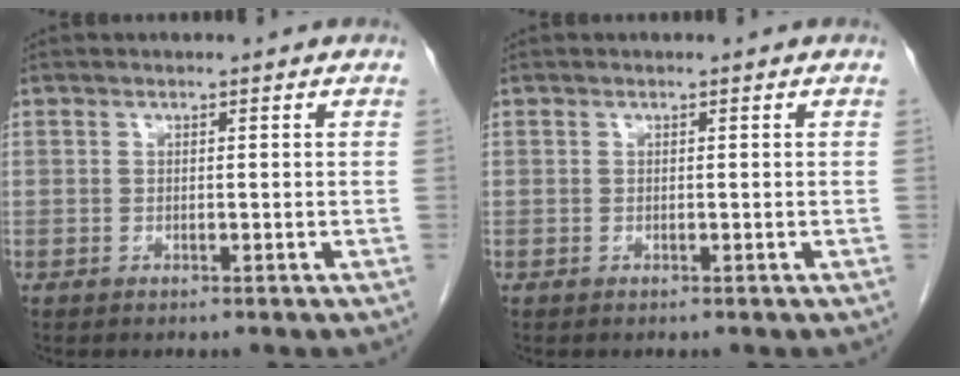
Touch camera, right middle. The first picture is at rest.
{"total": 0.0}